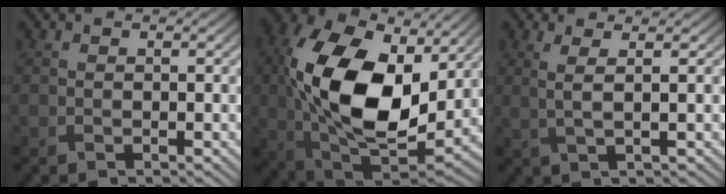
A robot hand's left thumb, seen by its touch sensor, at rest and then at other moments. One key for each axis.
{"total": 18.2, "fx": 2.4, "fy": 10.9, "fz": 14.4, "tx": -0.312, "ty": 0.006, "tz": 0.039}
{"total": 2.8, "fx": 1.1, "fy": 0.4, "fz": 2.5, "tx": -0.048, "ty": 0.004, "tz": 0.021}